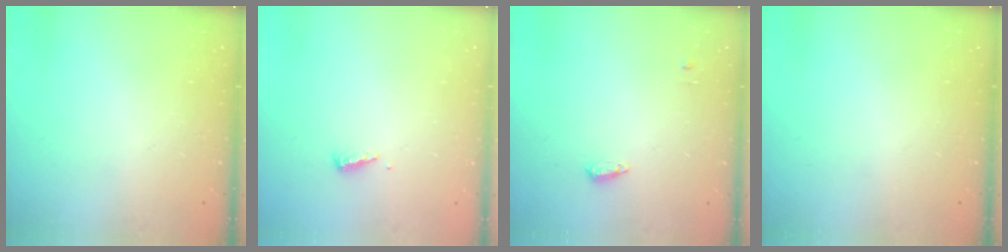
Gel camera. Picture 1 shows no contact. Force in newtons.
{"total": 3.6, "press": 3.6, "slide": 0.4}
{"total": 4.2, "press": 4.1, "slide": 0.8}
{"total": 0.0}